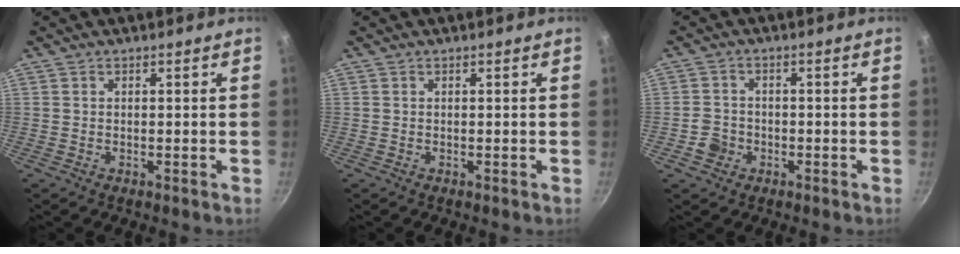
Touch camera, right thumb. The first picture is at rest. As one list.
[{"total": 0.0}, {"total": 3.7, "force": [-1.5, 3.3, 1.0], "torque": [-0.007, 0.022, -0.027]}]